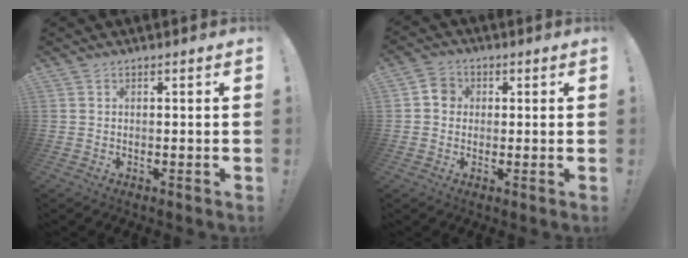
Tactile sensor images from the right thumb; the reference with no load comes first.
{"total": 5.0, "force": [0.4, 4.6, 1.9], "torque": [-0.026, 0.012, 0.008]}